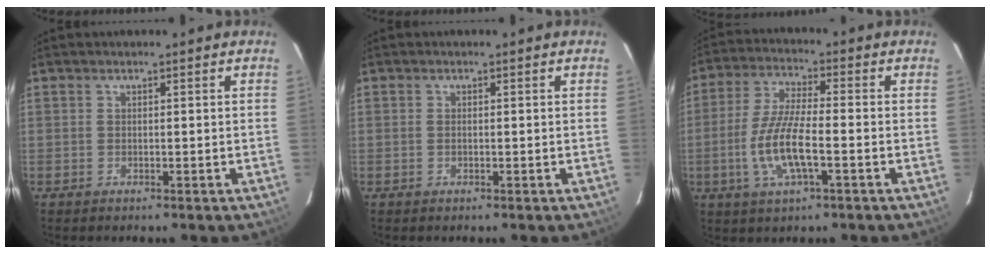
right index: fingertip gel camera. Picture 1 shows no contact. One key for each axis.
{"total": 0.5, "fx": -0.1, "fy": 0.2, "fz": 0.5, "tx": -0.011, "ty": 0.001, "tz": -0.003}
{"total": 10.5, "fx": -3.1, "fy": 2.6, "fz": 9.7, "tx": -0.202, "ty": -0.006, "tz": -0.060}